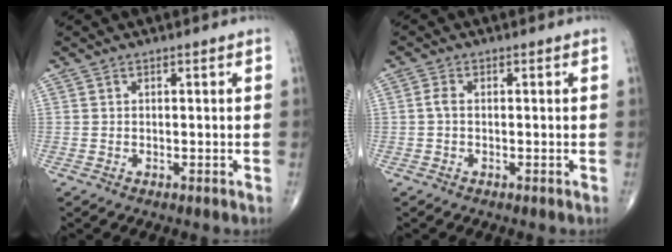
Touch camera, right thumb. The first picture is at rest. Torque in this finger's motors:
{"motor_torque": [-0.18, 0.30, 0.07, -0.03, 0.03]}